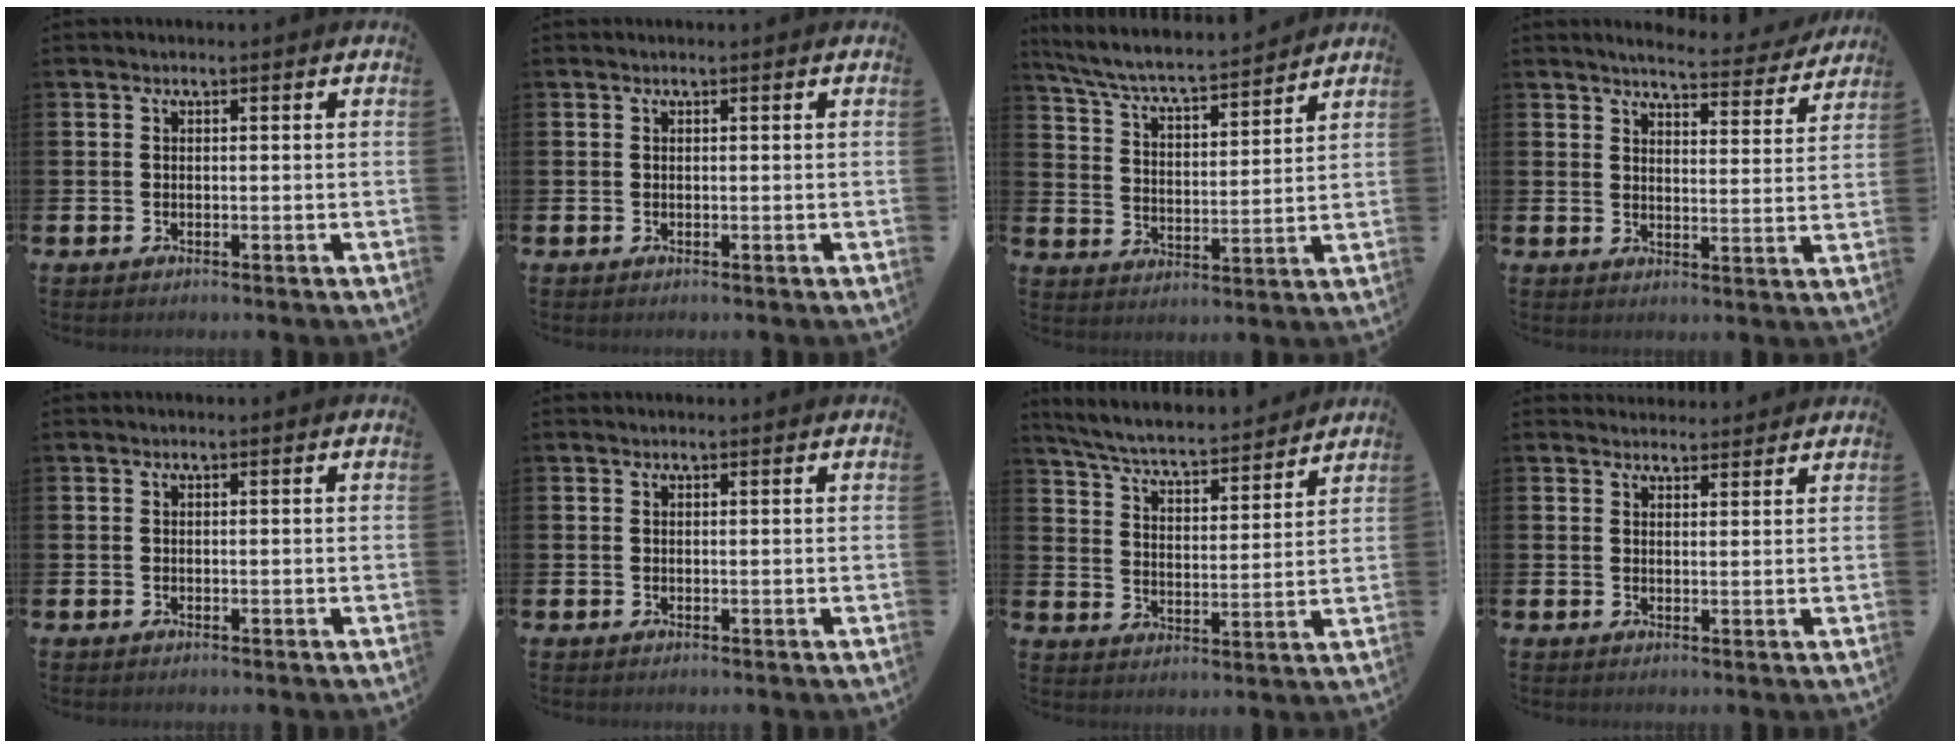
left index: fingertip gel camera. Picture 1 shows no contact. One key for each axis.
{"total": 0.0}
{"total": 6.4, "fx": 6.1, "fy": 0.5, "fz": 2.0, "tx": -0.067, "ty": -0.049, "tz": 0.101}
{"total": 4.8, "fx": 4.7, "fy": 0.5, "fz": 1.1, "tx": -0.025, "ty": -0.037, "tz": 0.076}
{"total": 0.0}
{"total": 0.0}
{"total": 5.9, "fx": 5.7, "fy": 0.8, "fz": 1.6, "tx": -0.058, "ty": -0.047, "tz": 0.094}
{"total": 2.6, "fx": 2.5, "fy": 0.7, "fz": -0.2, "tx": 0.010, "ty": -0.015, "tz": 0.043}